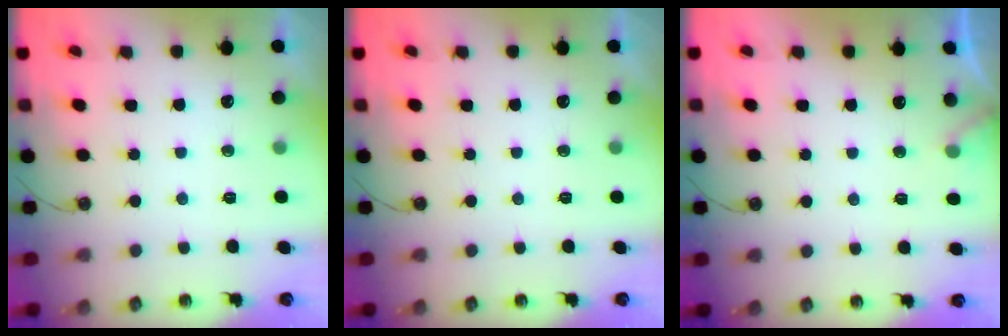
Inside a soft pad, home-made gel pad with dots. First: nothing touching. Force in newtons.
{"total": 0.0}
{"total": 4.5, "press": 4.5, "slide": 0.4}